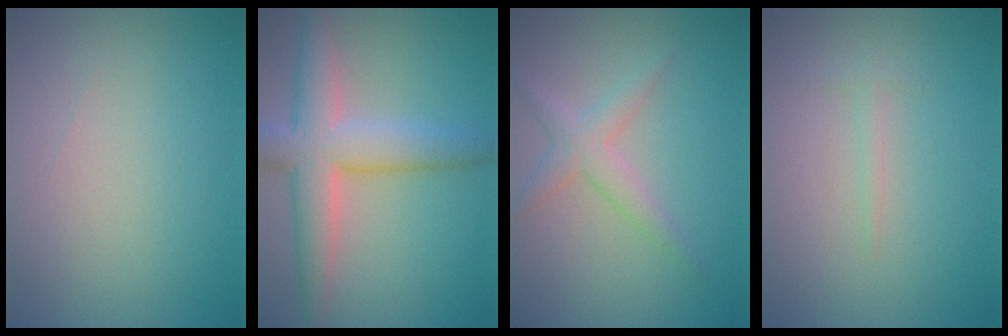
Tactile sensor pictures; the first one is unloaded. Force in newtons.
{"total": 6.2, "press": 6.2, "slide": 0.5}
{"total": 2.5, "press": 2.5, "slide": 0.1}
{"total": 0.7, "press": 0.7, "slide": 0.0}